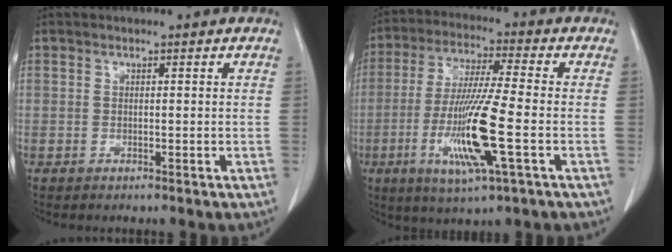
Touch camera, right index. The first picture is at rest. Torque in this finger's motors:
{"motor_torque": [2.14, 0.00, 1.05, 0.18]}